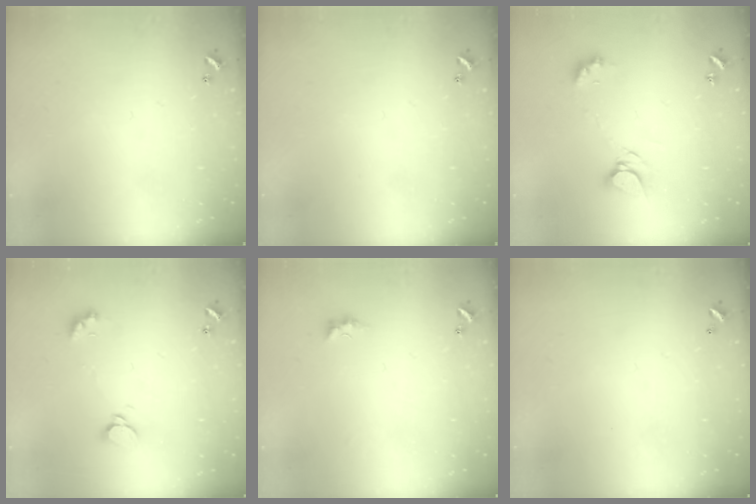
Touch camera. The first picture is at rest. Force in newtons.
{"total": 0.0}
{"total": 8.4, "press": 8.3, "slide": 0.8}
{"total": 2.3, "press": 2.2, "slide": 0.3}
{"total": 0.9, "press": 0.7, "slide": 0.5}
{"total": 2.9, "press": 2.9, "slide": 0.1}